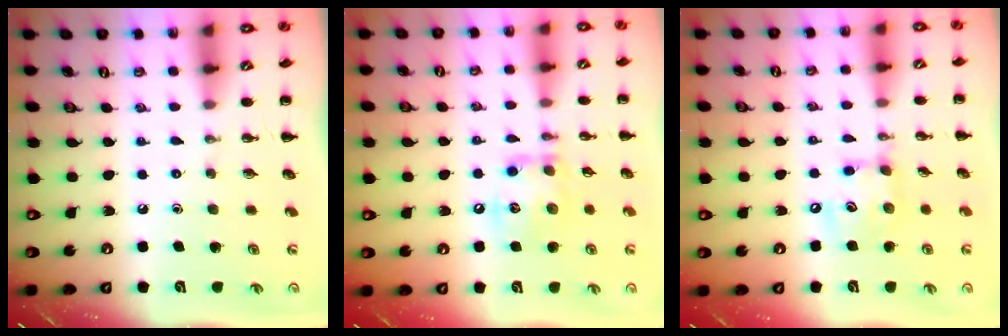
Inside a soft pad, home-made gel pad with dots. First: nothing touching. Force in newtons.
{"total": 12.5, "press": 12.3, "slide": 1.9}
{"total": 9.3, "press": 9.2, "slide": 1.0}